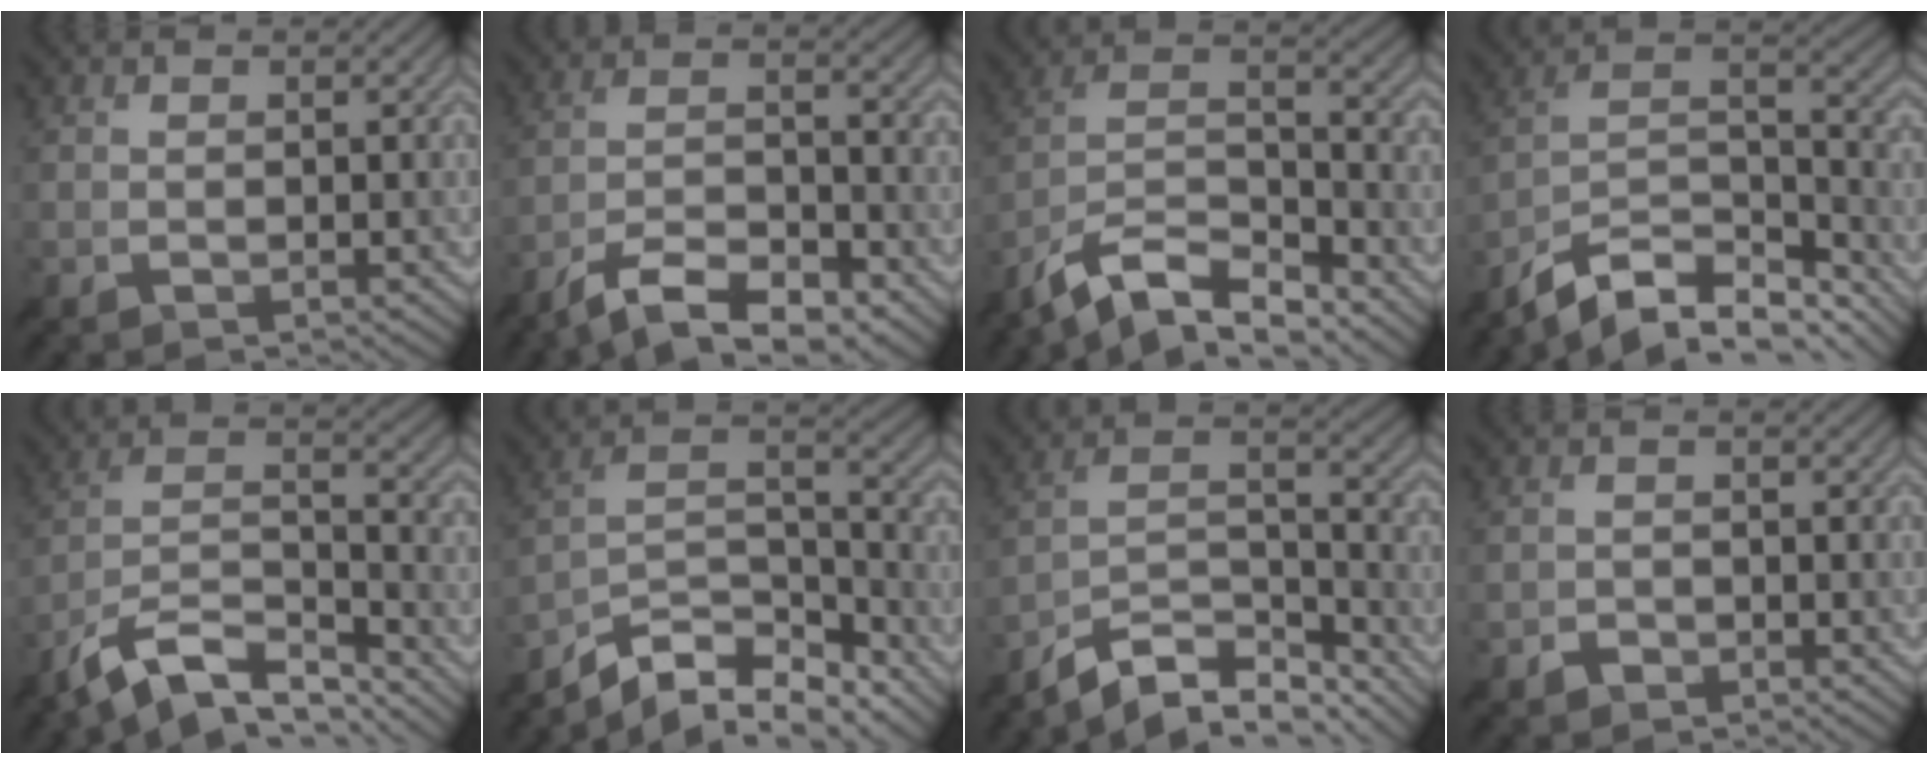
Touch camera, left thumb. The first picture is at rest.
{"total": 9.7, "force": [-7.4, 2.7, 5.6], "torque": [-0.102, 0.002, -0.142]}
{"total": 11.2, "force": [-8.9, 3.0, 6.1], "torque": [-0.115, 0.007, -0.179]}
{"total": 12.9, "force": [-10.0, 4.3, 6.8], "torque": [-0.148, -0.003, -0.176]}
{"total": 11.3, "force": [-8.6, 3.4, 6.6], "torque": [-0.125, 0.002, -0.169]}
{"total": 11.2, "force": [-9.1, 3.6, 5.5], "torque": [-0.104, 0.004, -0.169]}
{"total": 10.6, "force": [-8.8, 2.9, 5.3], "torque": [-0.099, 0.004, -0.166]}
{"total": 1.3, "force": [-1.0, 0.8, 0.2], "torque": [0.003, 0.002, -0.022]}